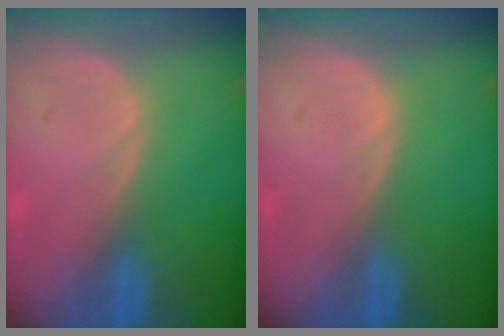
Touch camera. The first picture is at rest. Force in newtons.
{"total": 0.0}